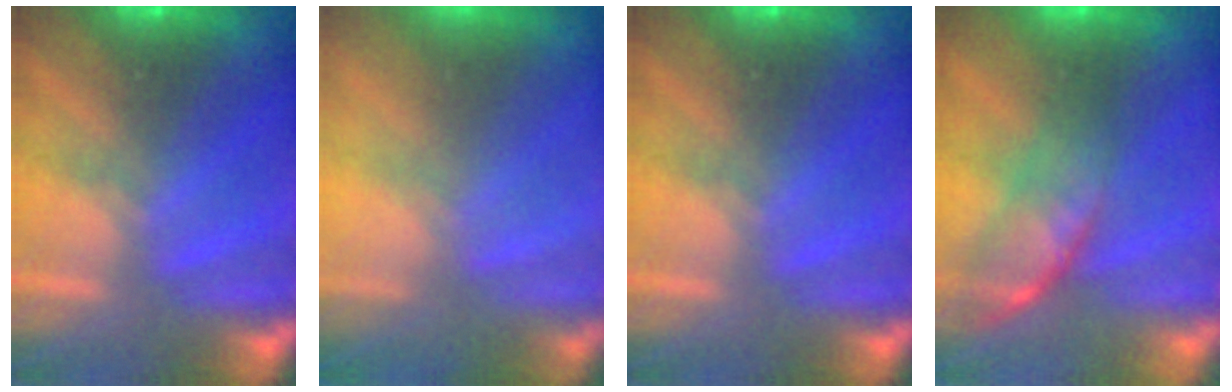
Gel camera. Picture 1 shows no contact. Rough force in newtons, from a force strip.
{"total": 7.8}
{"total": 0.0}
{"total": 2.6}